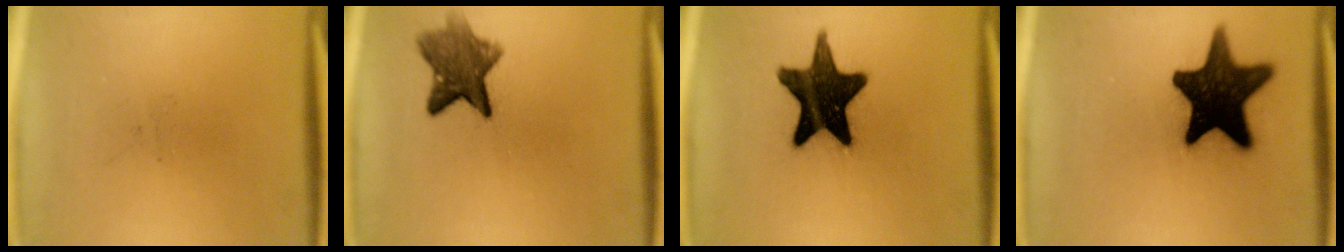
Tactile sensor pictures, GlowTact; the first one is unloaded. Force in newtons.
{"total": 7.5}
{"total": 16.6}
{"total": 18.4}